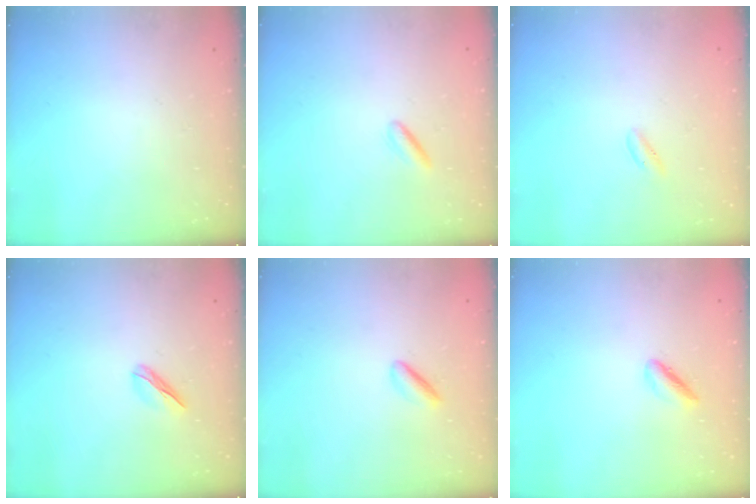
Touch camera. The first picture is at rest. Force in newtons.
{"total": 1.3, "press": 1.2, "slide": 0.5}
{"total": 1.1, "press": 0.9, "slide": 0.5}
{"total": 3.5, "press": 3.4, "slide": 0.8}
{"total": 1.8, "press": 1.7, "slide": 0.6}
{"total": 1.9, "press": 1.8, "slide": 0.4}